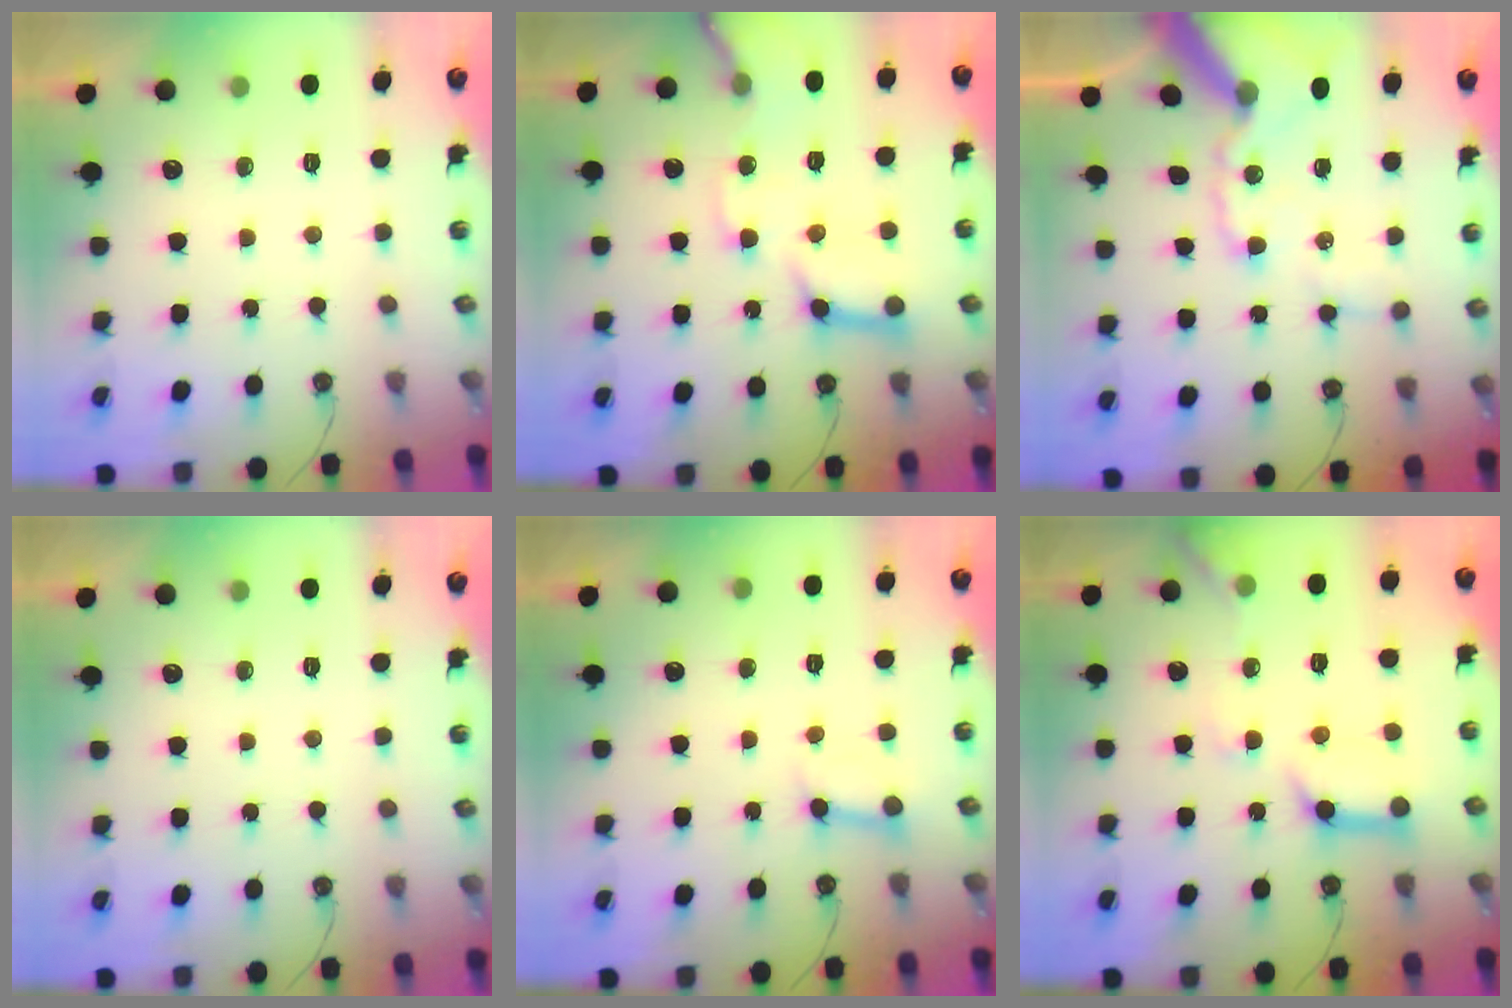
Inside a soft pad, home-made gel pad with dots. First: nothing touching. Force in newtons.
{"total": 15.9, "press": 15.8, "slide": 2.1}
{"total": 18.1, "press": 17.9, "slide": 2.6}
{"total": 0.0}
{"total": 3.6, "press": 3.6, "slide": 0.2}
{"total": 13.8, "press": 13.7, "slide": 1.5}